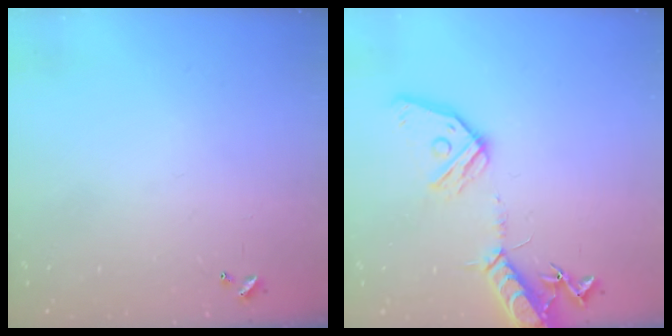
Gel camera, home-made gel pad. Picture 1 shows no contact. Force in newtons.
{"total": 16.6, "press": 16.2, "slide": 3.2}